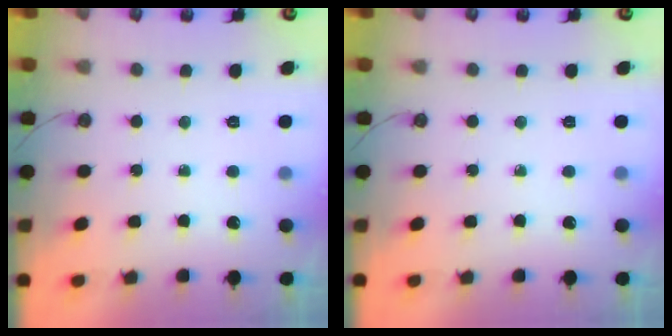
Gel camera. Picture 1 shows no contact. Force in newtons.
{"total": 0.0}